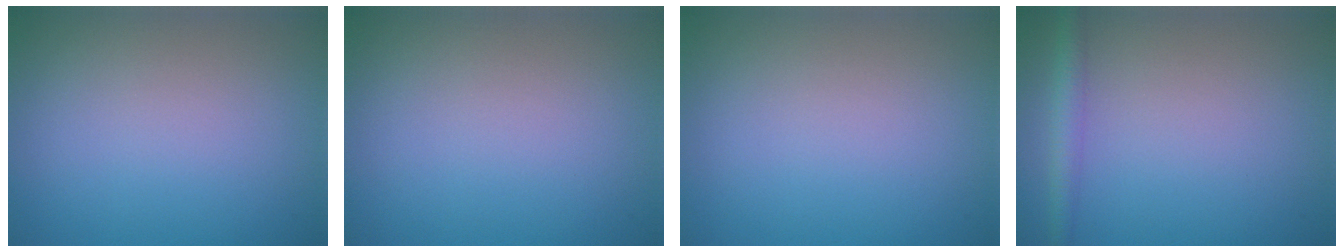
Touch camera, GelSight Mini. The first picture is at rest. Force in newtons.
{"total": 0.0}
{"total": 0.0}
{"total": 2.3, "press": 2.3, "slide": 0.0}